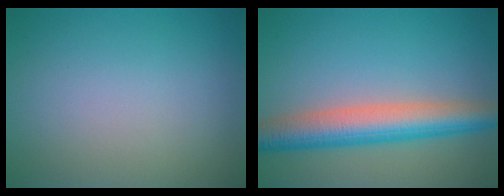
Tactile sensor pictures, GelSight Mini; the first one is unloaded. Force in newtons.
{"total": 6.7, "press": 6.7, "slide": 0.1}